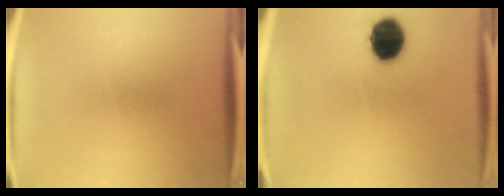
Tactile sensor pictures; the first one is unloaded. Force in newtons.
{"total": 12.3}